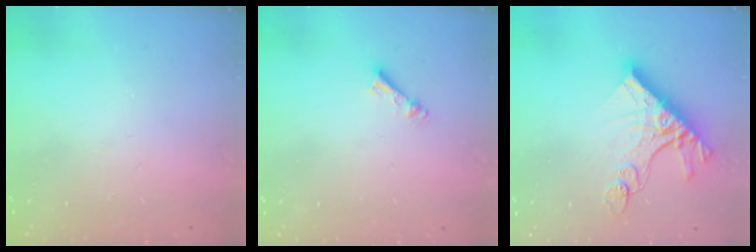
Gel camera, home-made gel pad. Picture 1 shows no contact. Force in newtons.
{"total": 3.5, "press": 3.5, "slide": 0.1}
{"total": 13.3, "press": 13.3, "slide": 1.1}